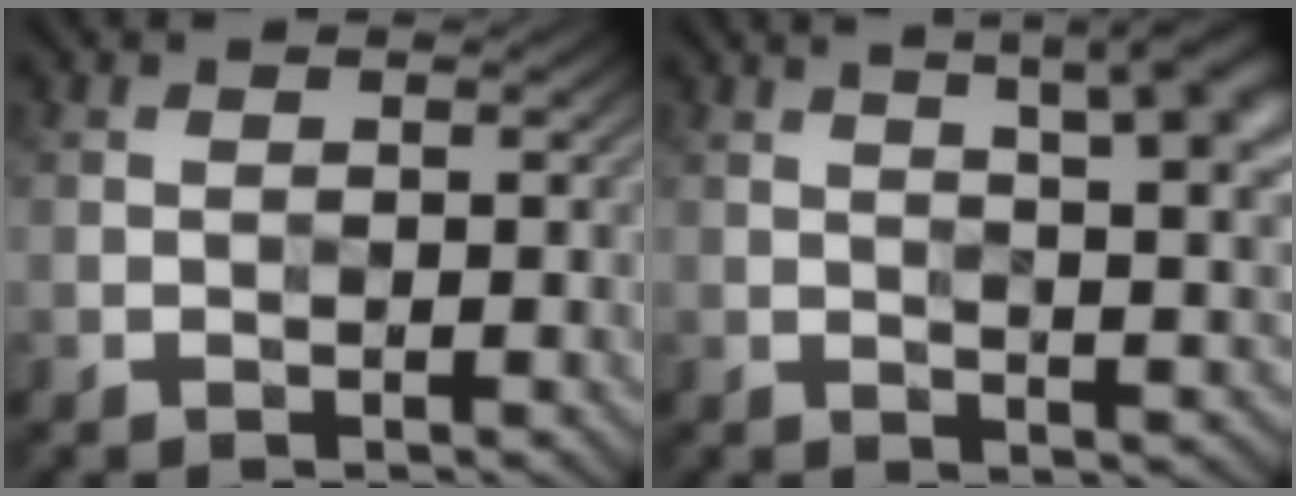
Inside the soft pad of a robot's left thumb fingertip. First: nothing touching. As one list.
[{"total": 12.4, "force": [6.2, 4.1, 10.0], "torque": [-0.111, 0.036, 0.069]}]